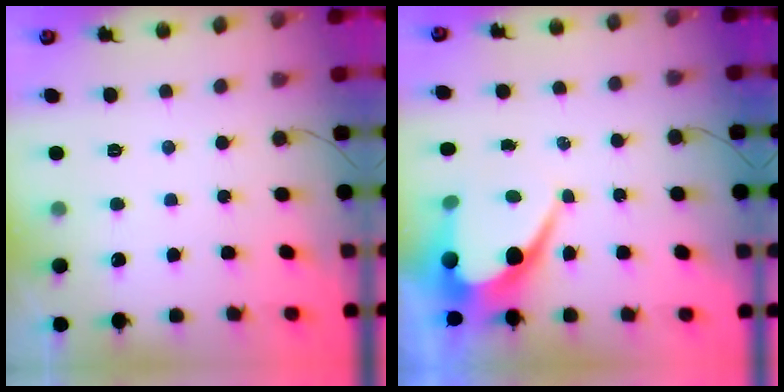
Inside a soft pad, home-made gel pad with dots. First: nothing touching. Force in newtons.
{"total": 8.8, "press": 8.8, "slide": 0.7}